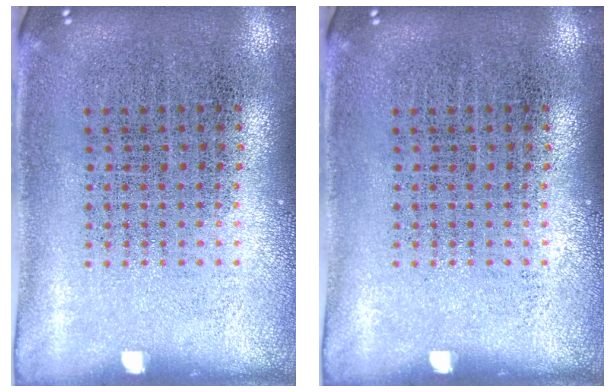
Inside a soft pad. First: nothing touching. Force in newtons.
{"total": 0.0}